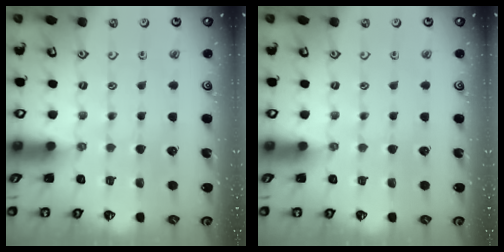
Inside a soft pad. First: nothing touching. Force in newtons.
{"total": 0.0}